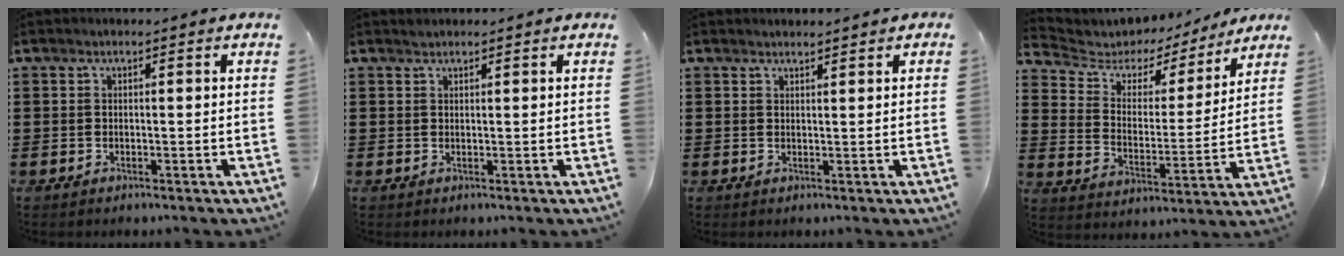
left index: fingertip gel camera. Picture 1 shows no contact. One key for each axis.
{"total": 0.8, "fx": 0.8, "fy": 0.2, "fz": 0.0, "tx": -0.003, "ty": -0.001, "tz": 0.016}
{"total": 1.2, "fx": 1.2, "fy": 0.1, "fz": 0.1, "tx": -0.005, "ty": -0.001, "tz": 0.024}
{"total": 4.7, "fx": 3.8, "fy": 2.5, "fz": 1.0, "tx": -0.049, "ty": -0.026, "tz": 0.059}